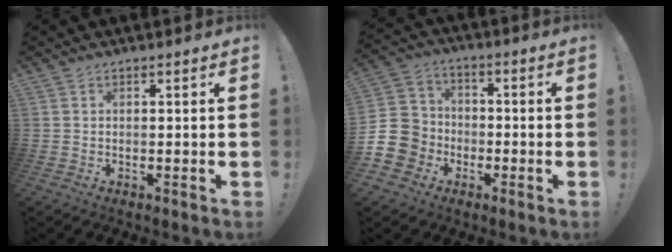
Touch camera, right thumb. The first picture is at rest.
{"total": 11.8, "force": [-4.4, 10.3, 3.6], "torque": [-0.071, 0.039, -0.077]}